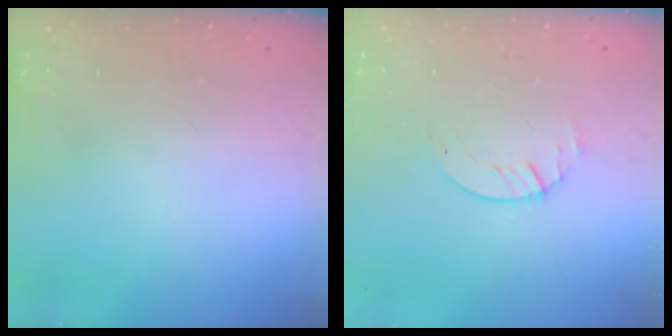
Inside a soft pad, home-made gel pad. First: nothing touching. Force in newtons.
{"total": 1.7, "press": 1.6, "slide": 0.2}